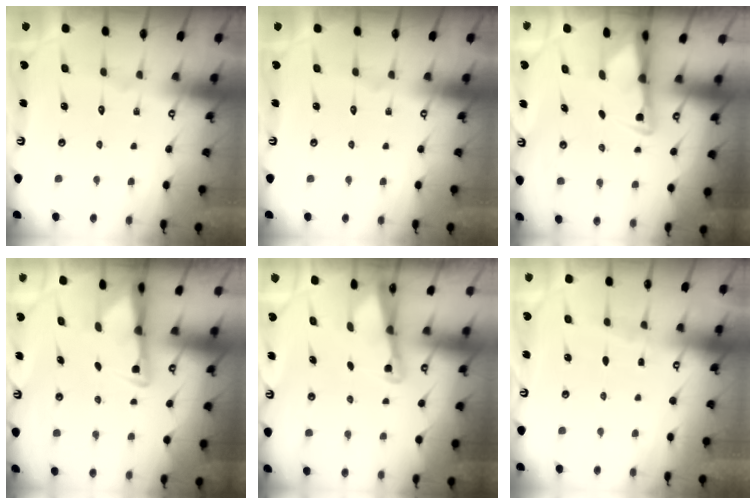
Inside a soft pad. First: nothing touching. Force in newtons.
{"total": 0.0}
{"total": 2.9, "press": 2.8, "slide": 0.7}
{"total": 2.8, "press": 2.7, "slide": 0.6}
{"total": 2.1, "press": 2.1, "slide": 0.3}
{"total": 2.3, "press": 2.3, "slide": 0.3}